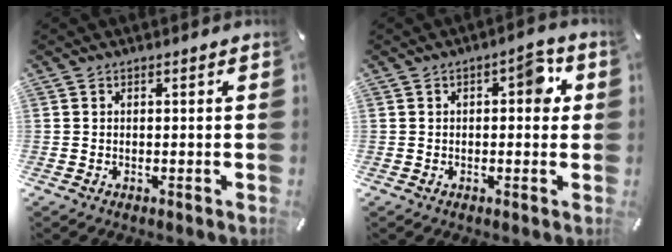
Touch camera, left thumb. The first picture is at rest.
{"total": 6.6, "force": [1.1, 3.2, 5.7], "torque": [-0.062, 0.000, 0.008]}